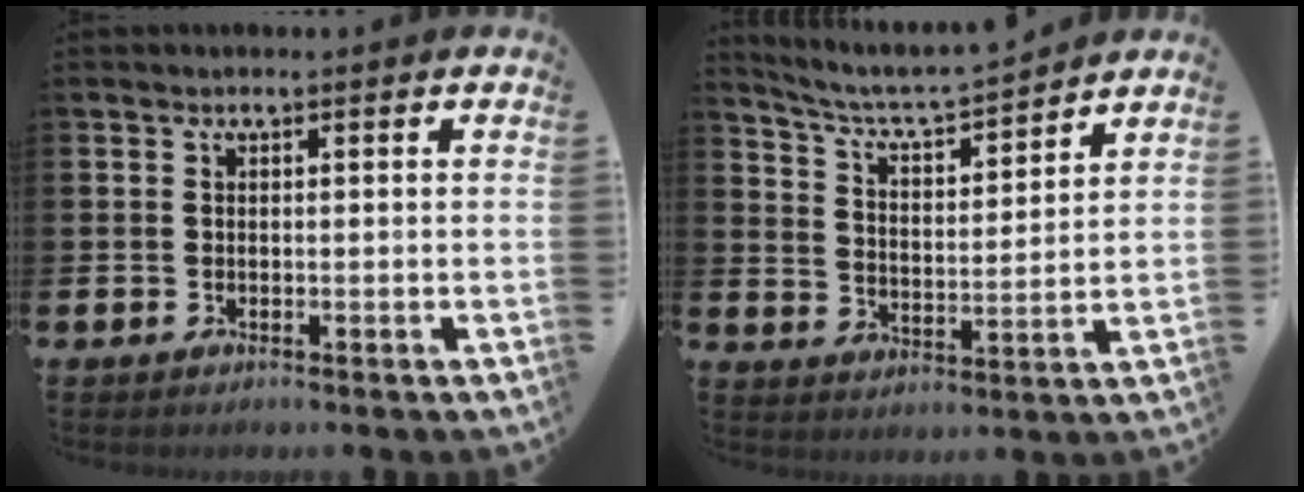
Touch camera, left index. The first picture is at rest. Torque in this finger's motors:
{"motor_torque": [0.21, -0.48, 0.04, 0.07]}